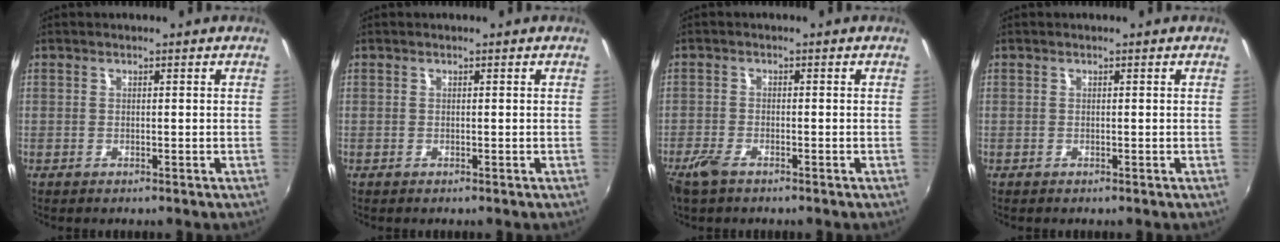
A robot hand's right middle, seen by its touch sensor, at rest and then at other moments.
{"total": 0.0}
{"total": 3.6, "force": [-2.6, 1.3, 2.2], "torque": [-0.060, -0.008, -0.052]}
{"total": 0.0}